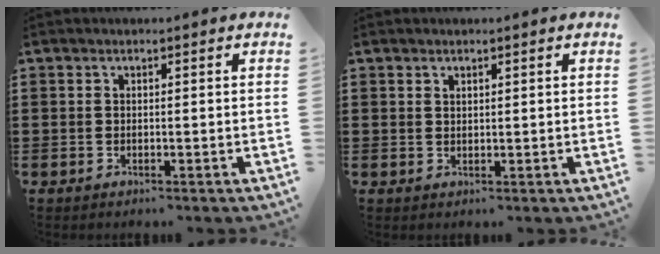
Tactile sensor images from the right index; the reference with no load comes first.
{"total": 0.9, "force": [0.8, 0.5, 0.2], "torque": [-0.006, 0.002, 0.015]}